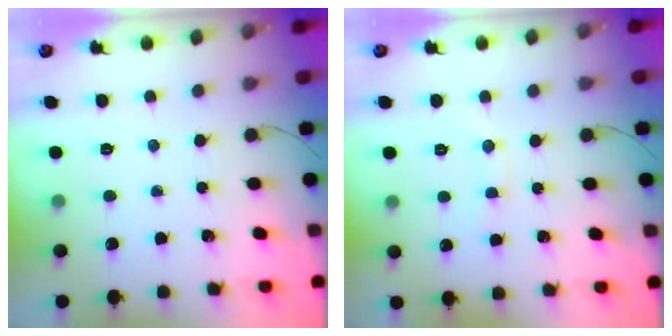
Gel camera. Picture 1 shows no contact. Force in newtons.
{"total": 6.1, "press": 6.0, "slide": 1.5}